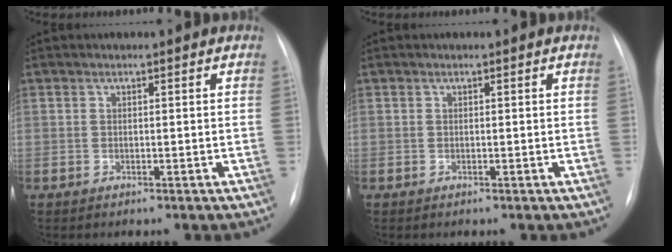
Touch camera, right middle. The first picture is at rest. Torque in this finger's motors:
{"motor_torque": [-0.07, 0.00, 0.00, 0.00]}